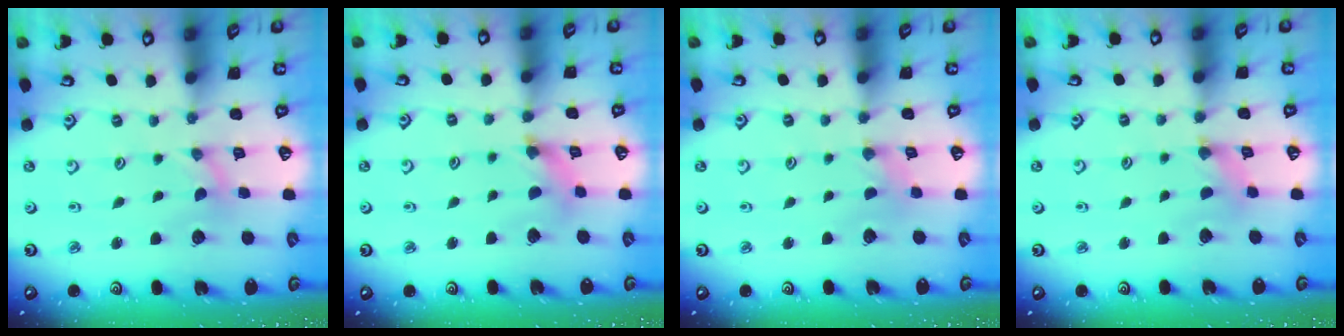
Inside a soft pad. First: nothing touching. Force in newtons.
{"total": 4.7, "press": 4.7, "slide": 0.5}
{"total": 0.0}
{"total": 1.6, "press": 1.6, "slide": 0.2}